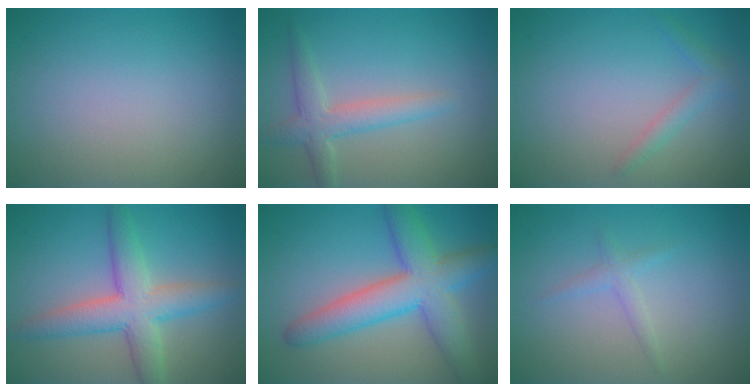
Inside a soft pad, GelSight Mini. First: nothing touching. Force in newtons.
{"total": 2.9, "press": 2.9, "slide": 0.1}
{"total": 1.5, "press": 1.5, "slide": 0.1}
{"total": 5.0, "press": 5.0, "slide": 0.3}
{"total": 7.3, "press": 7.3, "slide": 0.3}
{"total": 1.2, "press": 1.2, "slide": 0.0}